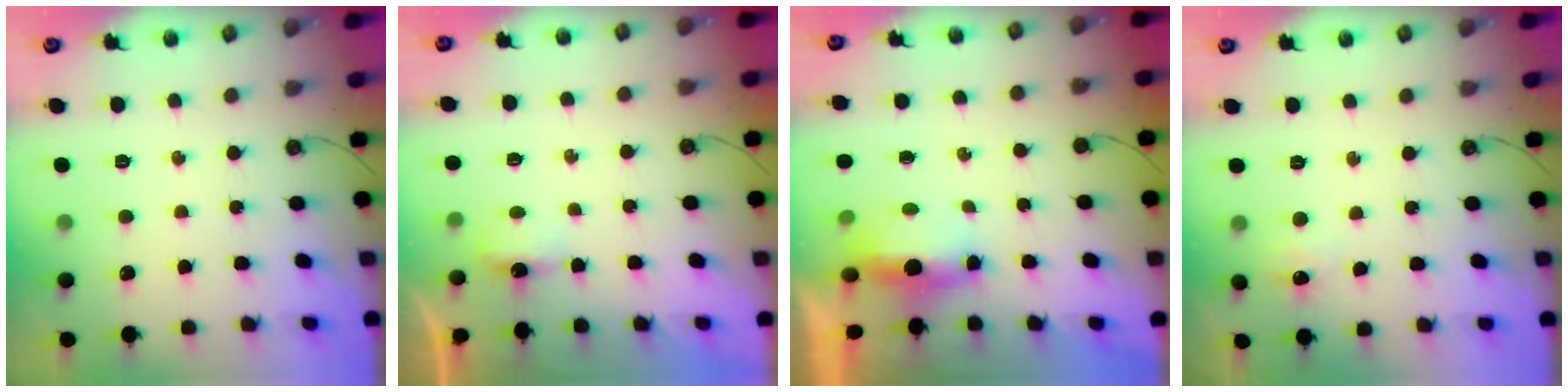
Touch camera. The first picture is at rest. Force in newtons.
{"total": 5.5, "press": 2.6, "slide": 4.9}
{"total": 6.6, "press": 5.4, "slide": 3.9}
{"total": 4.3, "press": 4.2, "slide": 0.6}